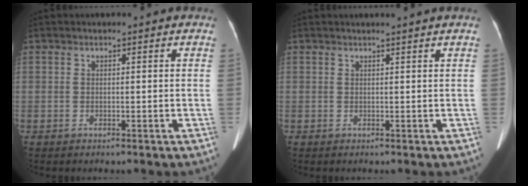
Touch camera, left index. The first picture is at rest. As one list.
[{"total": 1.9, "force": [1.6, -0.6, 0.7], "torque": [-0.016, -0.001, 0.025]}]